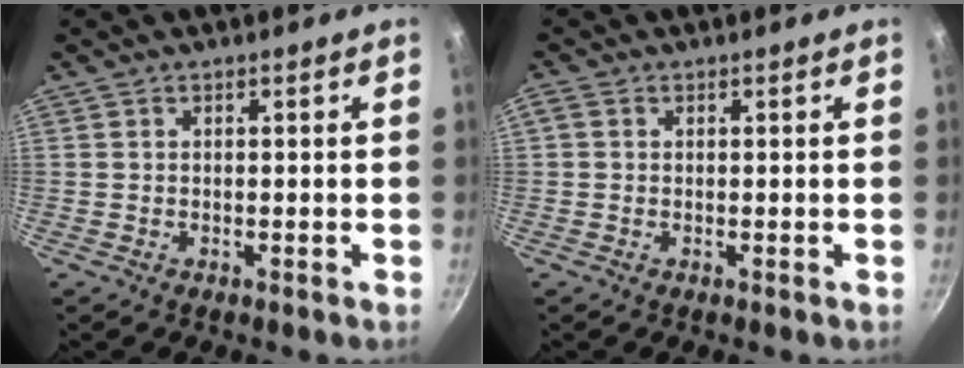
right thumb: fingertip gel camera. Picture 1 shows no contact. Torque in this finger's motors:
{"motor_torque": [-0.98, 0.52, -0.01, 0.03, 0.05]}